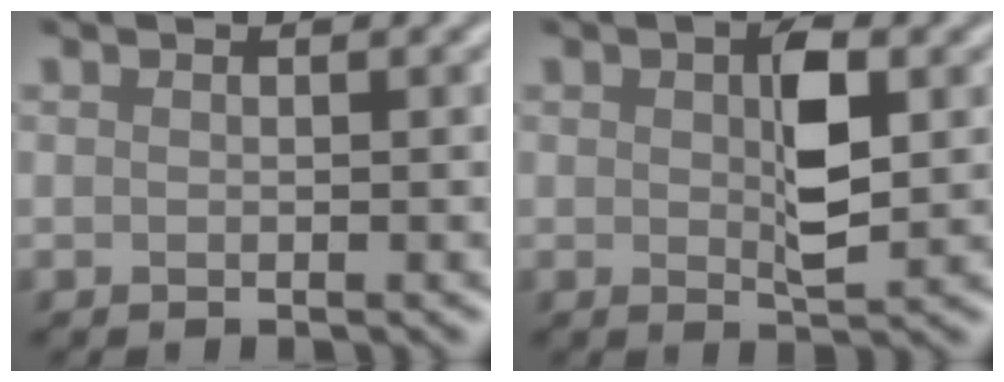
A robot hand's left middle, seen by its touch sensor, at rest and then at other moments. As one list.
[{"total": 4.2, "force": [0.5, 1.7, 3.8], "torque": [-0.068, 0.000, 0.011]}]